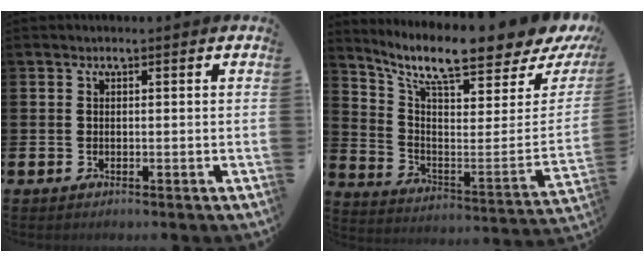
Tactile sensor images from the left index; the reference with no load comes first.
{"total": 10.2, "force": [8.3, 2.1, 5.5], "torque": [-0.121, -0.081, 0.134]}